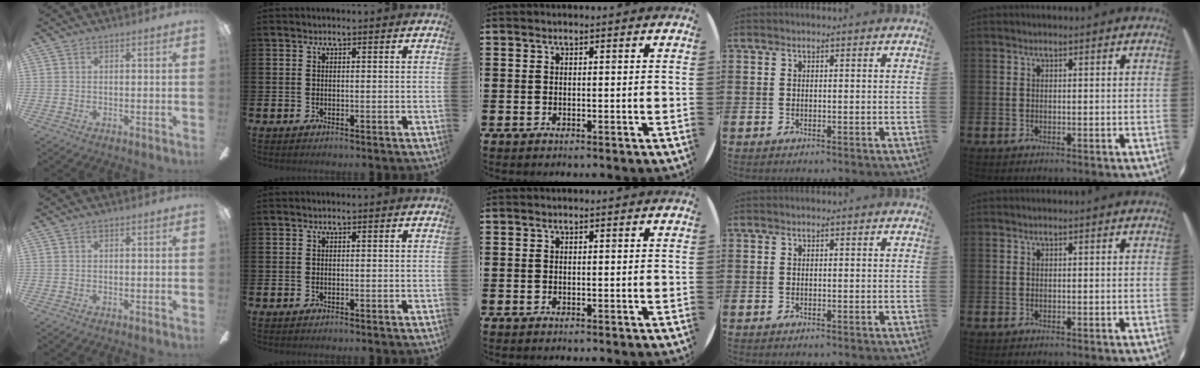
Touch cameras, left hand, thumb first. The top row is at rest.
{}